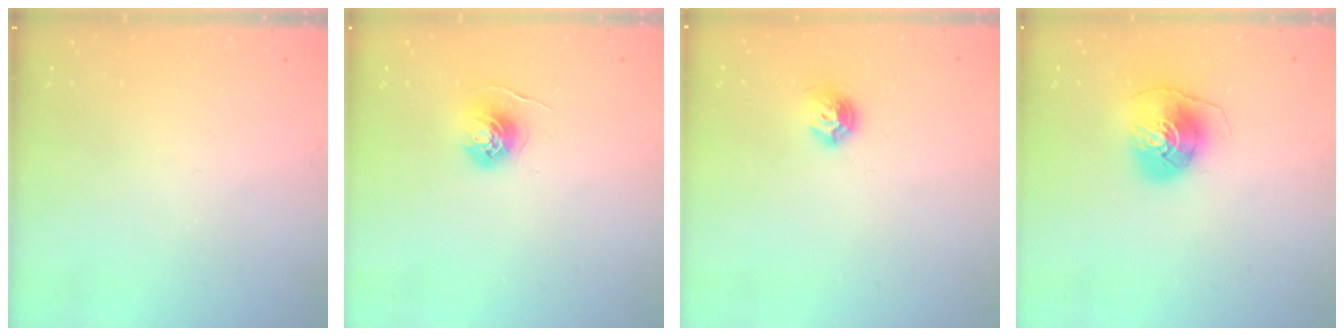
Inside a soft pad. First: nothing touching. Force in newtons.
{"total": 5.7, "press": 5.7, "slide": 0.5}
{"total": 7.0, "press": 6.9, "slide": 0.7}
{"total": 8.1, "press": 8.0, "slide": 1.2}